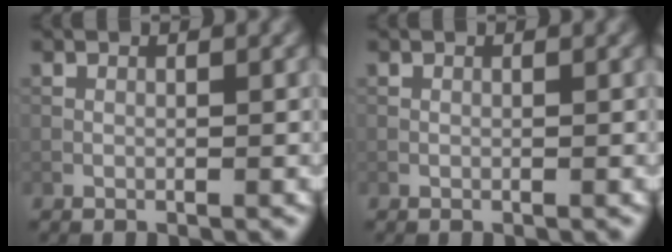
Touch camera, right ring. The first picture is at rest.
{"total": 0.0}